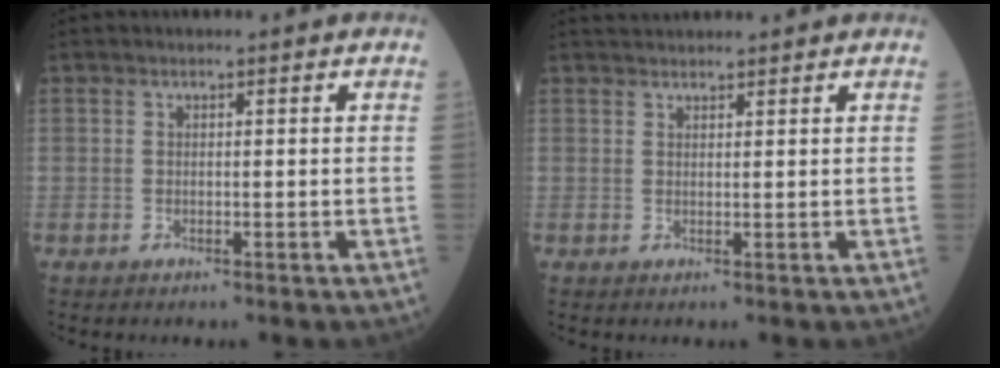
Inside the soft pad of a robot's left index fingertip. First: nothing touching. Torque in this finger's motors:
{"motor_torque": [-0.10, -0.83, 0.20, 0.08]}